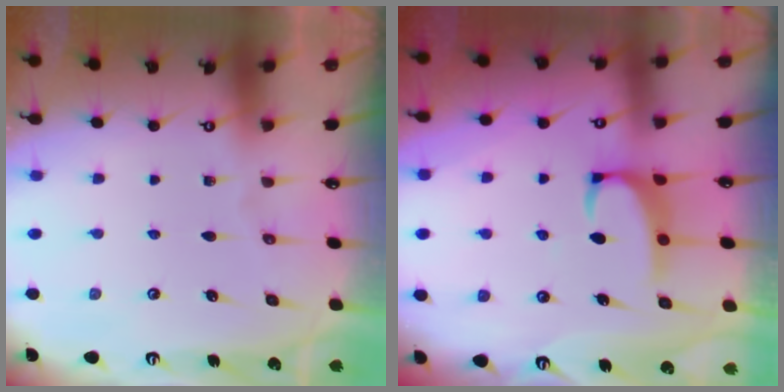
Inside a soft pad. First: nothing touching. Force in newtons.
{"total": 2.5, "press": 2.4, "slide": 0.8}